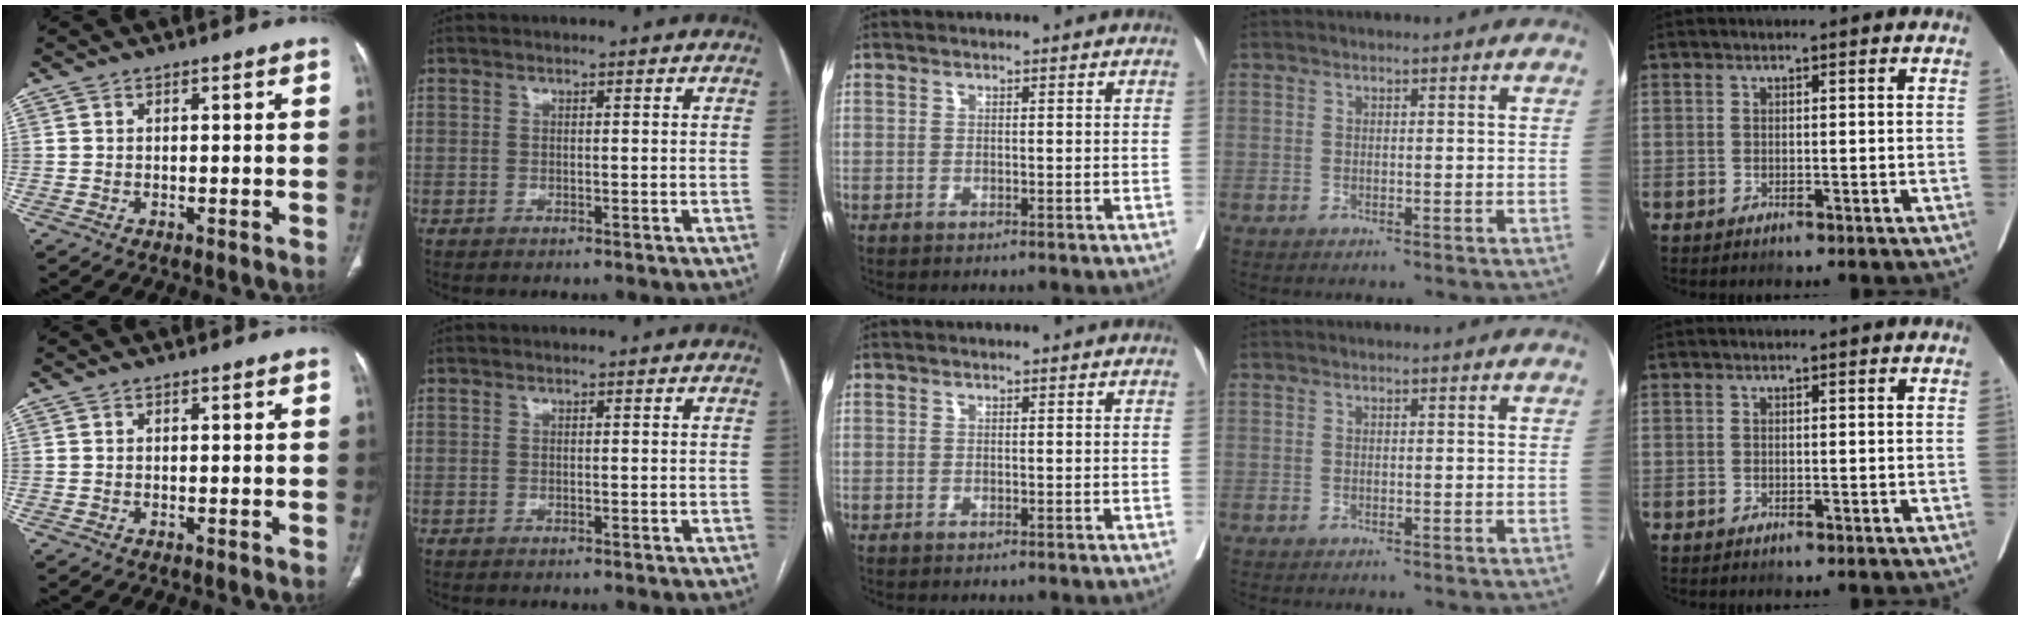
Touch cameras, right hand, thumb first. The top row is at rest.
{}